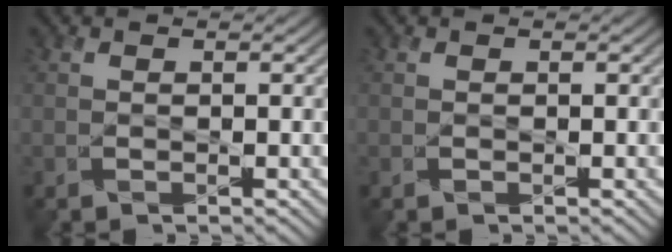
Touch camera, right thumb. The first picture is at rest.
{"total": 0.0}